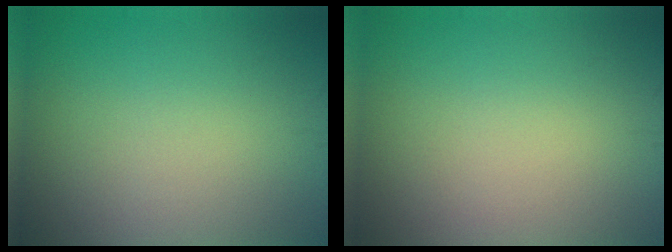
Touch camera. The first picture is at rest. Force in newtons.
{"total": 0.0}